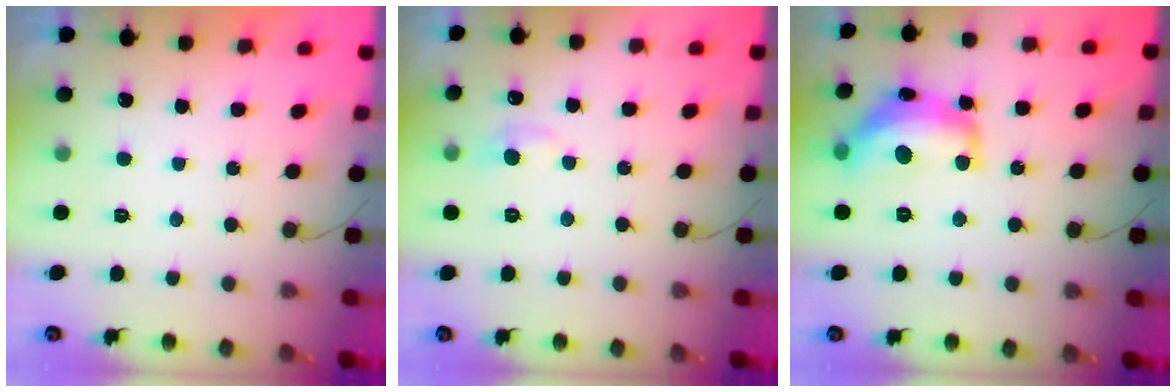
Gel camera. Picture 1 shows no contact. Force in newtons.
{"total": 5.5, "press": 5.5, "slide": 0.7}
{"total": 15.9, "press": 15.9, "slide": 0.8}